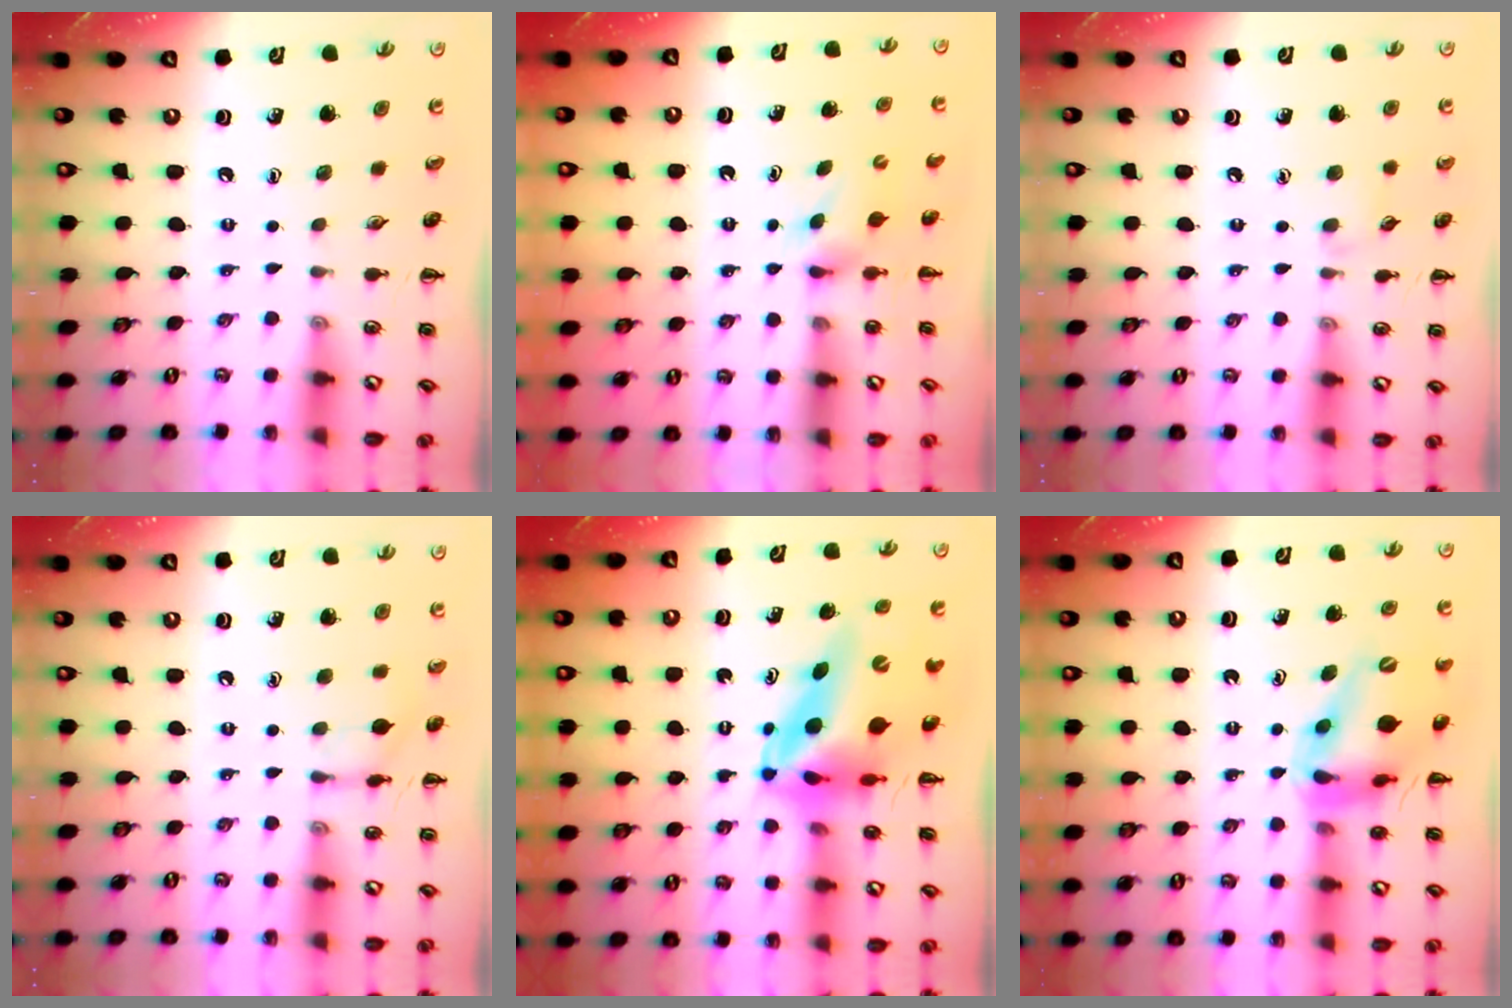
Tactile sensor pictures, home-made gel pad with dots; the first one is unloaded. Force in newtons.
{"total": 3.2, "press": 2.9, "slide": 1.4}
{"total": 4.8, "press": 4.4, "slide": 1.7}
{"total": 7.3, "press": 7.2, "slide": 0.7}
{"total": 10.4, "press": 10.0, "slide": 3.0}
{"total": 14.3, "press": 13.8, "slide": 4.0}